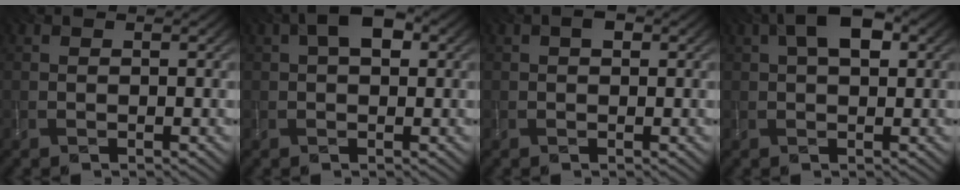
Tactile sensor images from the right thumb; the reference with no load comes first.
{"total": 4.6, "force": [1.6, 2.4, 3.7], "torque": [-0.064, 0.012, 0.019]}
{"total": 1.4, "force": [0.5, 0.8, 1.1], "torque": [-0.020, 0.006, 0.007]}
{"total": 5.8, "force": [2.1, 2.7, 4.7], "torque": [-0.086, 0.016, 0.029]}